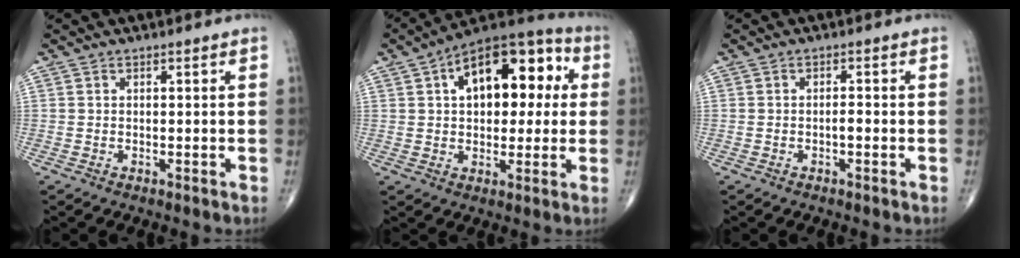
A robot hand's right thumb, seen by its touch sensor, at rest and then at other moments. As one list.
[{"total": 18.8, "force": [4.4, 10.4, 15.0], "torque": [-0.178, 0.029, 0.055]}, {"total": 1.3, "force": [-0.4, 0.3, 1.1], "torque": [-0.019, 0.003, -0.008]}]